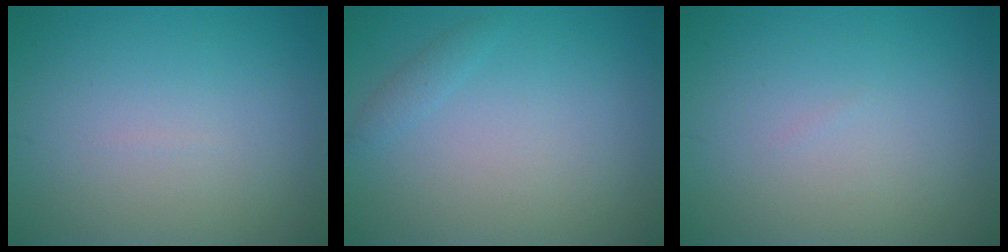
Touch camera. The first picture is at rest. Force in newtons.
{"total": 0.8, "press": 0.8, "slide": 0.0}
{"total": 0.0}